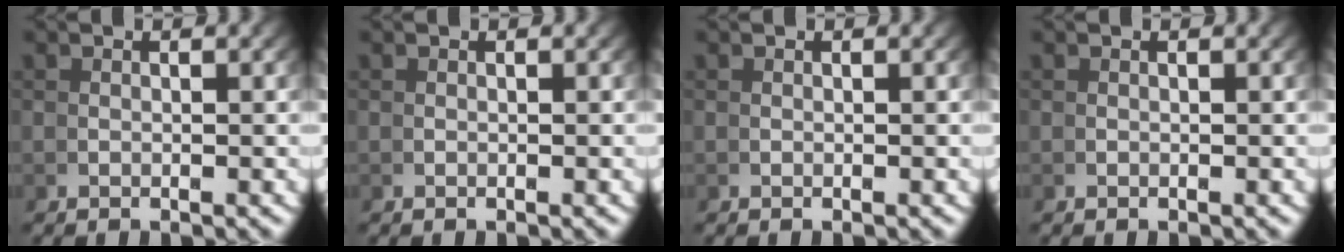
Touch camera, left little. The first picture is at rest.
{"total": 0.0}
{"total": 0.0}
{"total": 0.0}